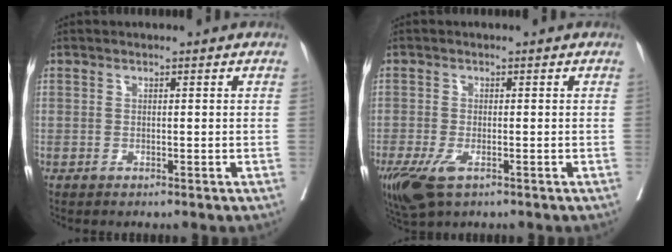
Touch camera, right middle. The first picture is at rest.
{"total": 6.3, "force": [-3.4, 2.5, 4.7], "torque": [-0.094, -0.018, -0.059]}